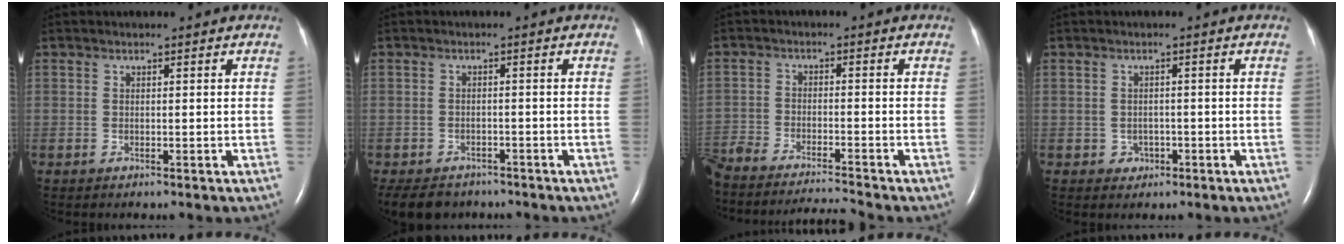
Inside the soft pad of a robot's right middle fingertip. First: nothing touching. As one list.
[{"total": 8.6, "force": [-6.7, 4.7, 2.6], "torque": [-0.053, -0.010, -0.091]}, {"total": 13.6, "force": [-12.7, 0.1, 4.8], "torque": [-0.092, -0.006, -0.208]}, {"total": 1.8, "force": [-0.7, 1.6, 0.5], "torque": [-0.006, 0.006, -0.005]}]